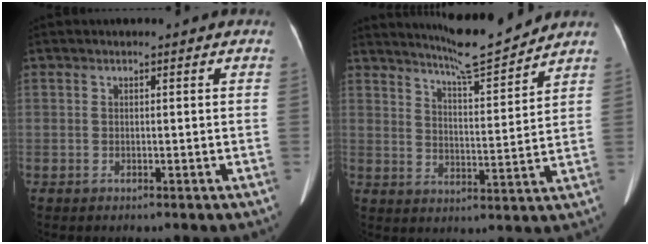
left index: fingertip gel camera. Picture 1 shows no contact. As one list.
[{"total": 9.1, "force": [8.5, -0.8, 3.2], "torque": [-0.057, -0.013, 0.136]}]